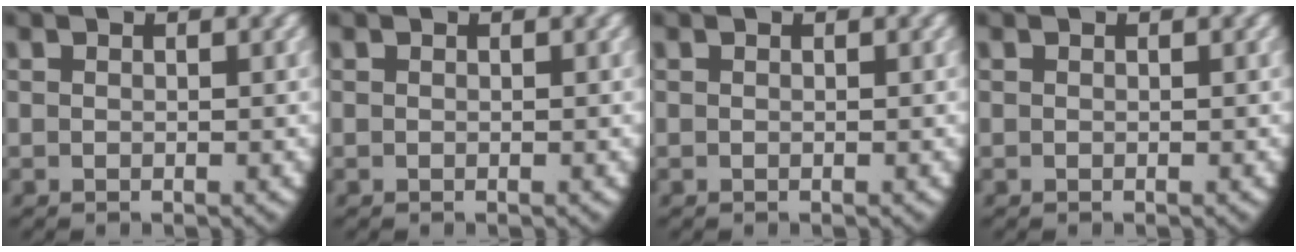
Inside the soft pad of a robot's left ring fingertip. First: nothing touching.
{"total": 0.0}
{"total": 0.0}
{"total": 0.0}